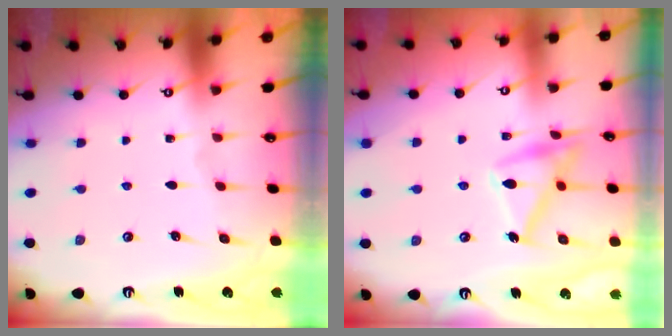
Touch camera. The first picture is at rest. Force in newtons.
{"total": 16.6, "press": 16.6, "slide": 0.9}